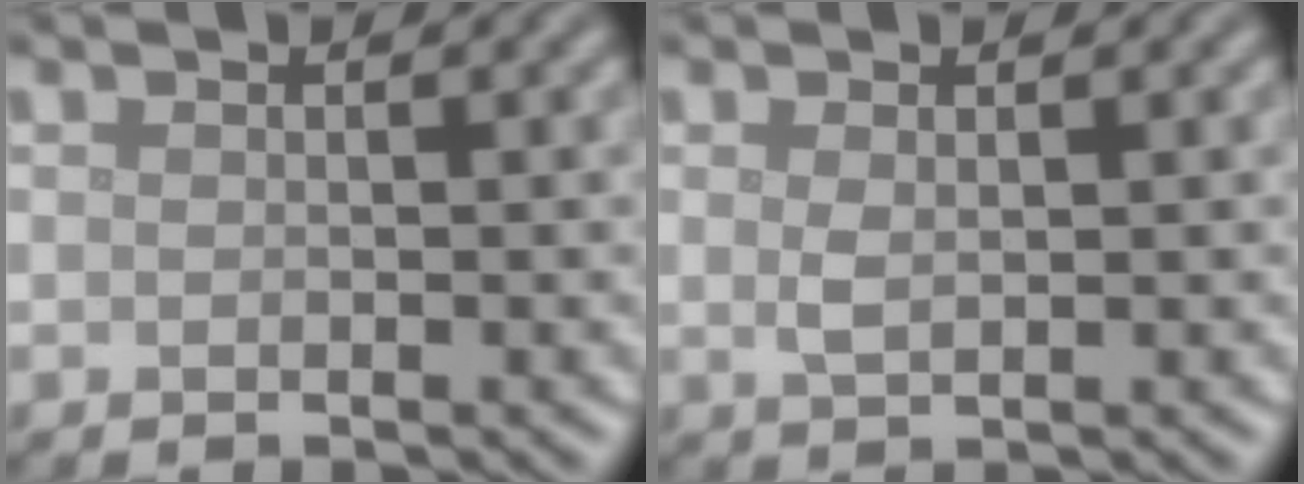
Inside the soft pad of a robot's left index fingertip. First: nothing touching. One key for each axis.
{"total": 1.2, "fx": 0.4, "fy": 0.5, "fz": 1.1, "tx": -0.026, "ty": -0.002, "tz": 0.009}